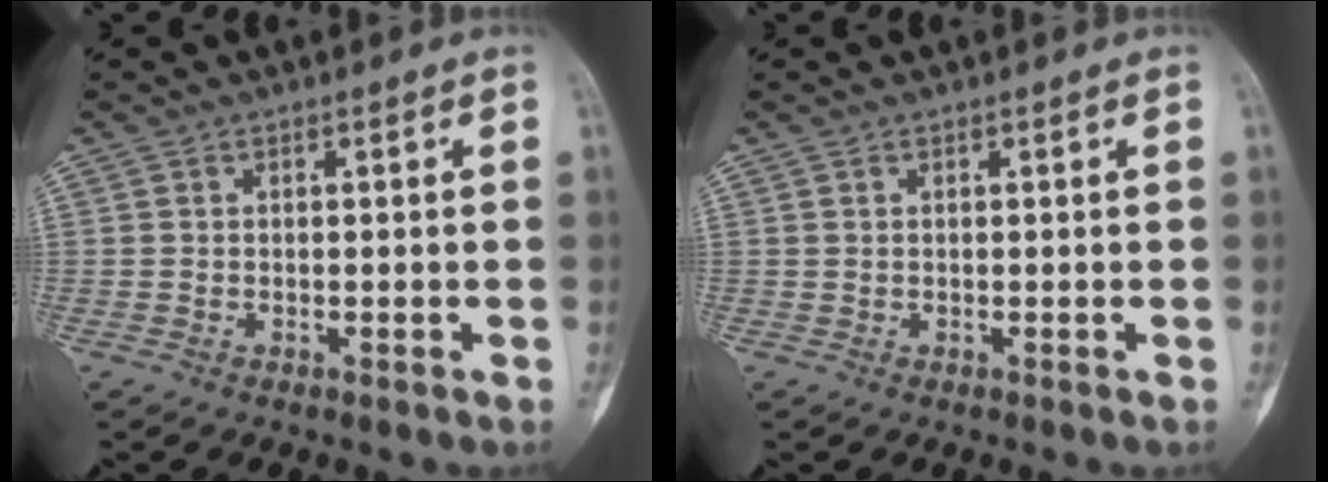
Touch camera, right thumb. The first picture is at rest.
{"total": 0.0}